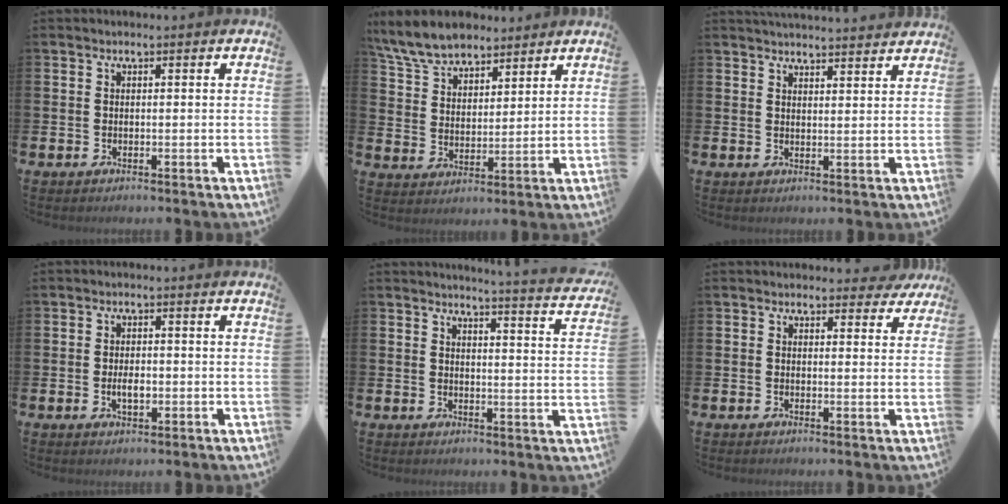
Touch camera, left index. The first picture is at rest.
{"total": 7.9, "force": [7.2, 2.5, 2.0], "torque": [-0.076, -0.020, 0.137]}
{"total": 3.3, "force": [3.3, 0.0, 0.0], "torque": [-0.007, -0.018, 0.060]}
{"total": 2.4, "force": [-0.3, 1.3, 2.0], "torque": [-0.030, 0.000, -0.009]}
{"total": 3.6, "force": [3.6, -0.6, 0.6], "torque": [-0.013, -0.036, 0.056]}
{"total": 2.0, "force": [1.8, 0.9, 0.3], "torque": [0.007, -0.003, 0.027]}